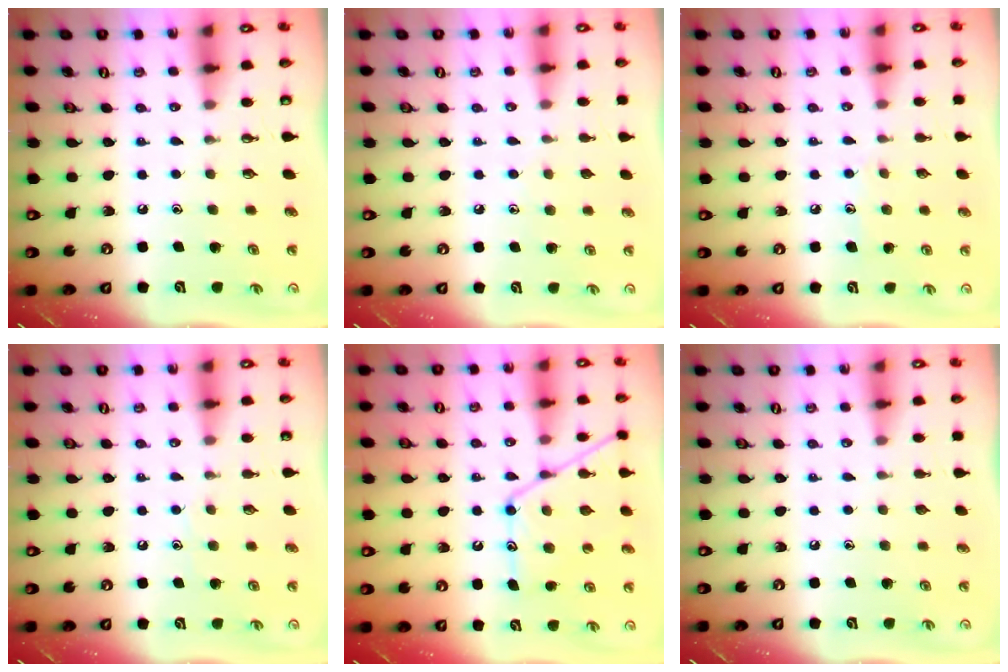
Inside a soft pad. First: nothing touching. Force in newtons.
{"total": 5.9, "press": 5.9, "slide": 0.6}
{"total": 6.2, "press": 6.2, "slide": 0.6}
{"total": 6.1, "press": 6.0, "slide": 0.7}
{"total": 14.0, "press": 14.0, "slide": 1.0}
{"total": 0.0}